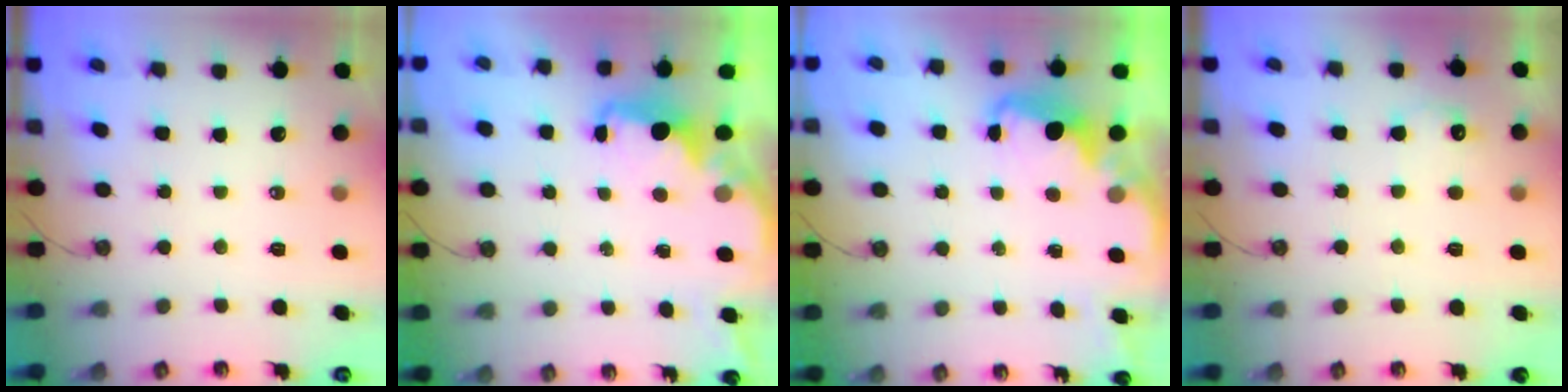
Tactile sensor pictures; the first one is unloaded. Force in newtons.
{"total": 2.1, "press": 2.0, "slide": 0.8}
{"total": 2.1, "press": 2.0, "slide": 0.6}
{"total": 6.6, "press": 6.6, "slide": 0.5}